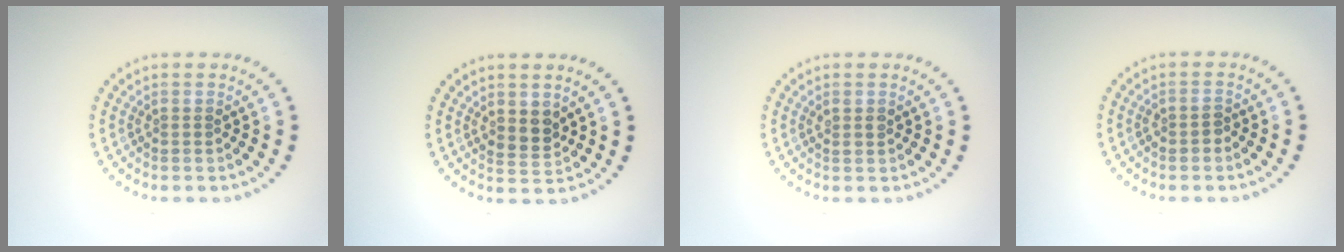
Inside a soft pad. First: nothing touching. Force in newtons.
{"total": 1.9, "press": 1.8, "slide": 0.7}
{"total": 0.9, "press": 0.8, "slide": 0.4}
{"total": 1.1, "press": 1.0, "slide": 0.3}